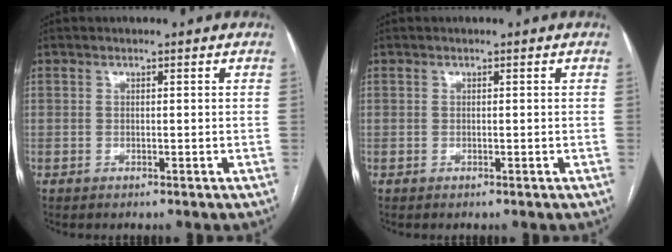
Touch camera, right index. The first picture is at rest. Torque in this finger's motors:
{"motor_torque": [0.01, 0.01, 0.00, 0.00]}